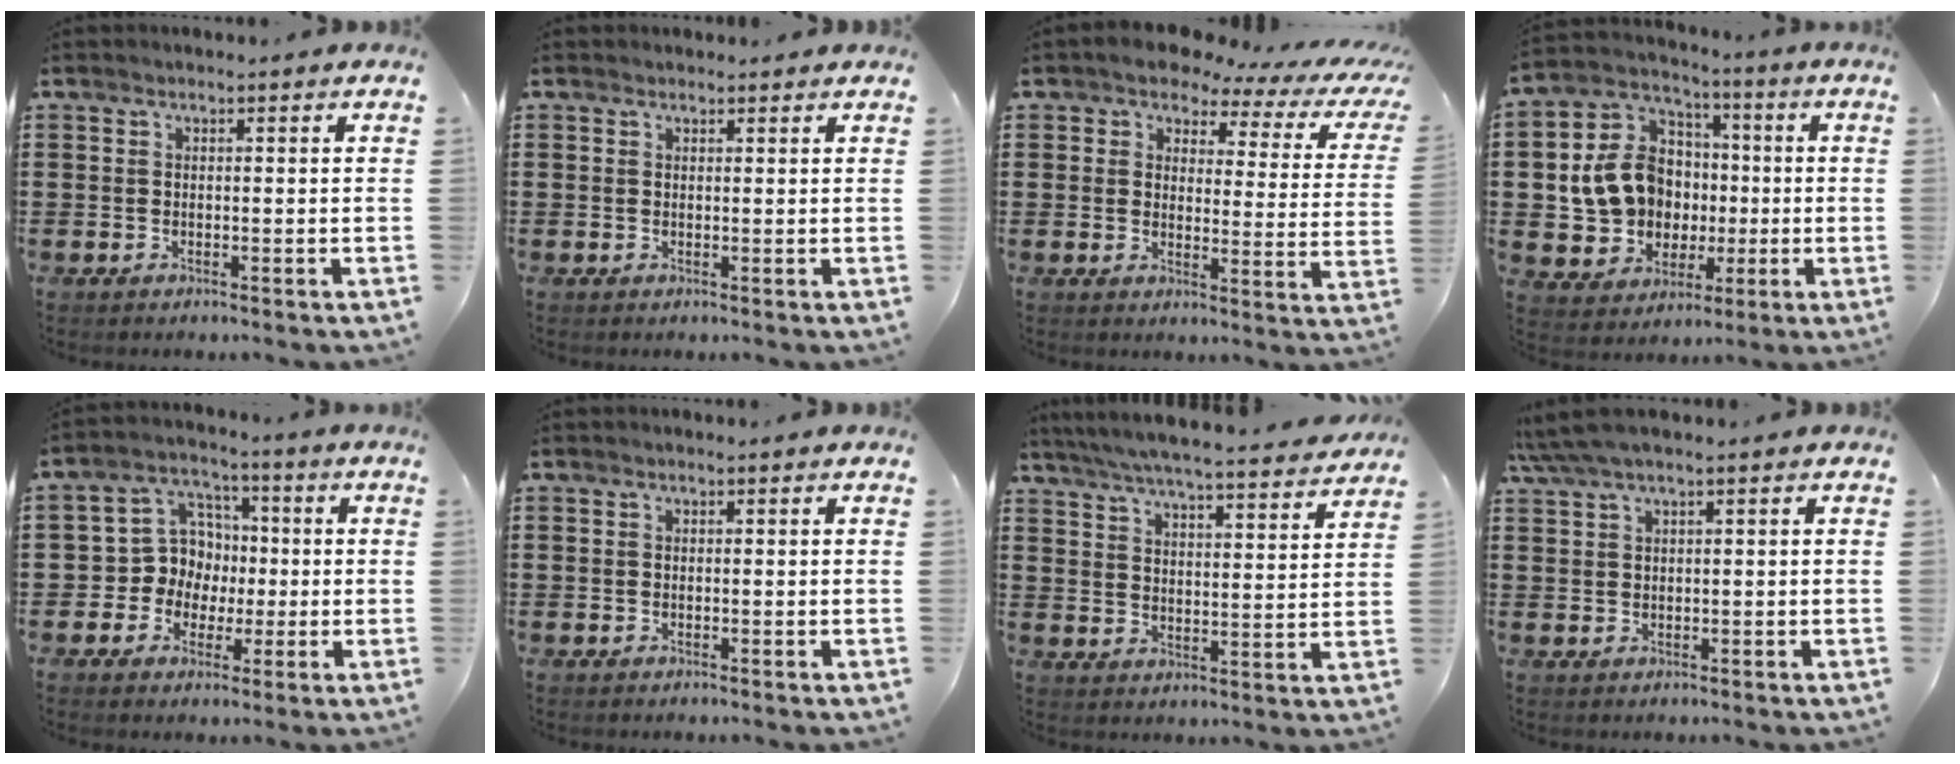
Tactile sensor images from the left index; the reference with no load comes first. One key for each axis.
{"total": 0.7, "fx": 0.7, "fy": 0.3, "fz": 0.1, "tx": -0.003, "ty": 0.001, "tz": 0.014}
{"total": 4.2, "fx": 3.2, "fy": 1.8, "fz": 2.0, "tx": -0.053, "ty": -0.014, "tz": 0.049}
{"total": 11.1, "fx": 0.2, "fy": 9.9, "fz": 5.1, "tx": -0.145, "ty": 0.011, "tz": 0.011}
{"total": 7.4, "fx": -0.2, "fy": 7.3, "fz": 1.5, "tx": -0.066, "ty": 0.007, "tz": -0.003}
{"total": 0.0}
{"total": 5.6, "fx": 5.3, "fy": -0.6, "fz": 1.8, "tx": -0.058, "ty": -0.041, "tz": 0.088}
{"total": 2.4, "fx": 1.3, "fy": 0.2, "fz": 2.0, "tx": -0.047, "ty": -0.002, "tz": 0.021}